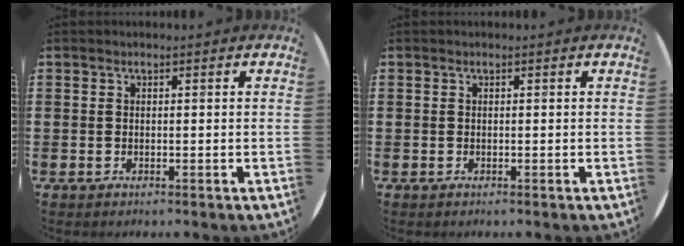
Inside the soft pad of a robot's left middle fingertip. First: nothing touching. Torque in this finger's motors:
{"motor_torque": [0.76, -0.69, 0.07, 0.02]}